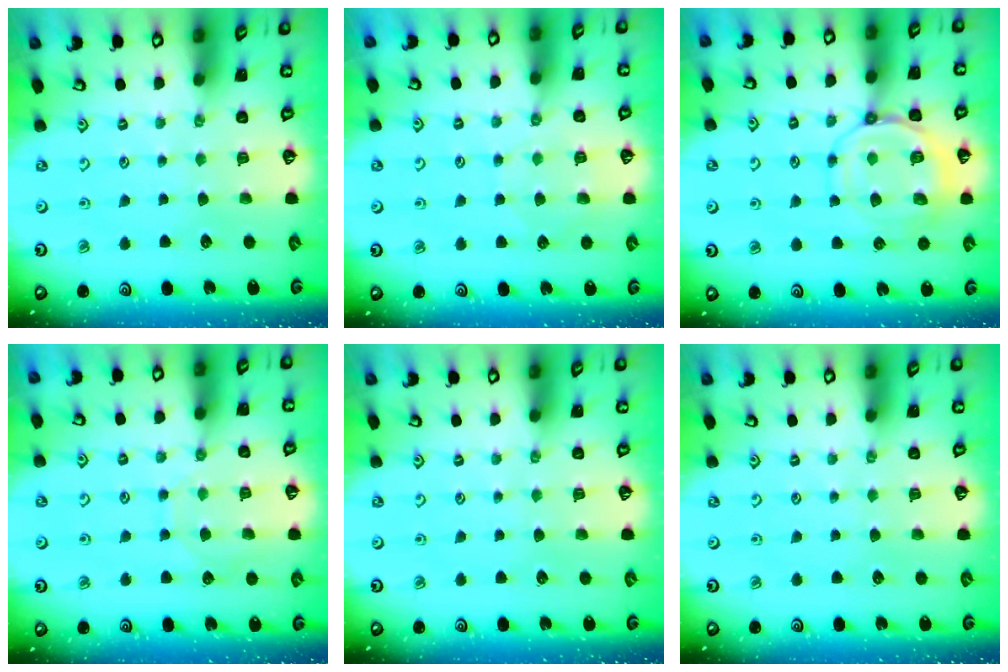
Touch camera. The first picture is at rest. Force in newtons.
{"total": 5.2, "press": 5.1, "slide": 0.8}
{"total": 11.5, "press": 11.5, "slide": 1.2}
{"total": 7.8, "press": 7.8, "slide": 0.6}
{"total": 0.0}
{"total": 0.0}